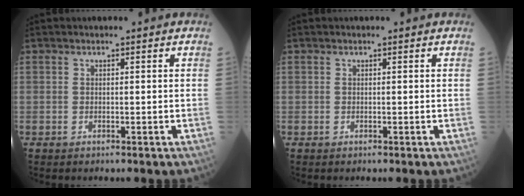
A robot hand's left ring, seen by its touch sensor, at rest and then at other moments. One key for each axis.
{"total": 0.0}